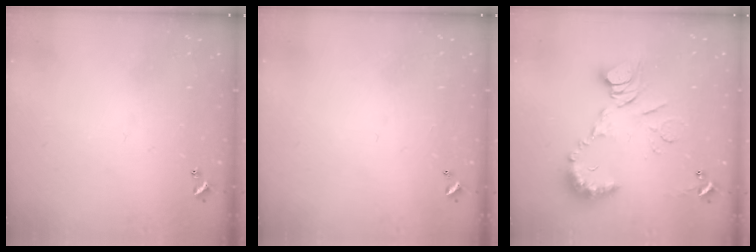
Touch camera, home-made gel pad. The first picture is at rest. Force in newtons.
{"total": 2.9, "press": 2.9, "slide": 0.1}
{"total": 12.5, "press": 12.4, "slide": 1.3}